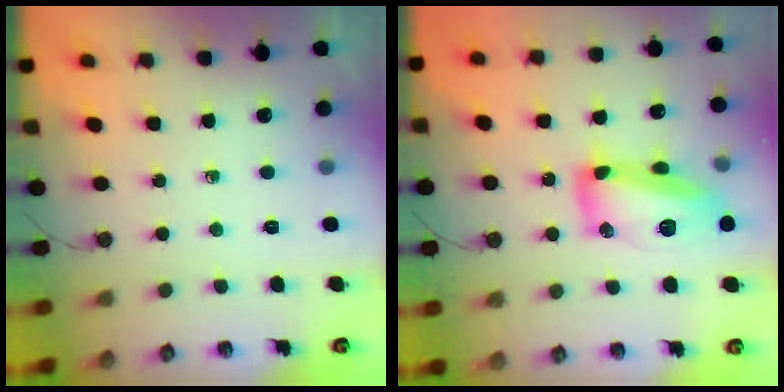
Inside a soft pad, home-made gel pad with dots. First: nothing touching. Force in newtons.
{"total": 16.4, "press": 16.3, "slide": 1.1}